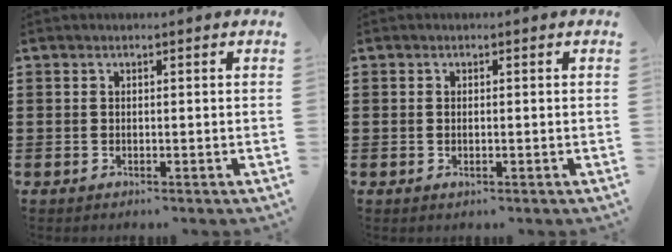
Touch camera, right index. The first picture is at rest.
{"total": 0.7, "force": [-0.1, 0.2, 0.6], "torque": [-0.013, -0.003, -0.001]}